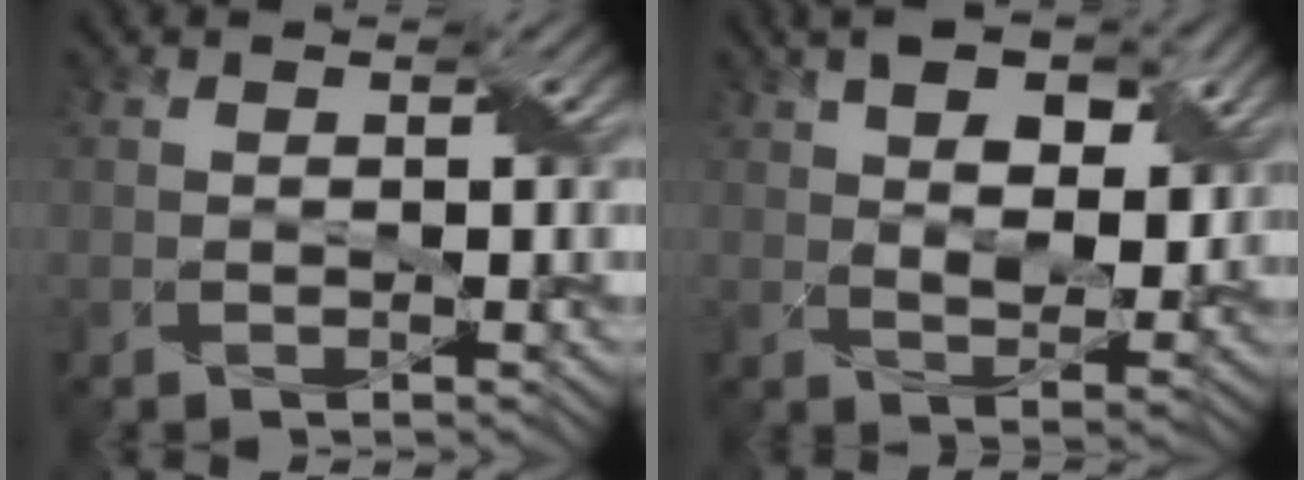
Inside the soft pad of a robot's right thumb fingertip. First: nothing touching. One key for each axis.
{"total": 9.5, "fx": 4.2, "fy": 4.9, "fz": 7.0, "tx": -0.112, "ty": 0.000, "tz": 0.063}